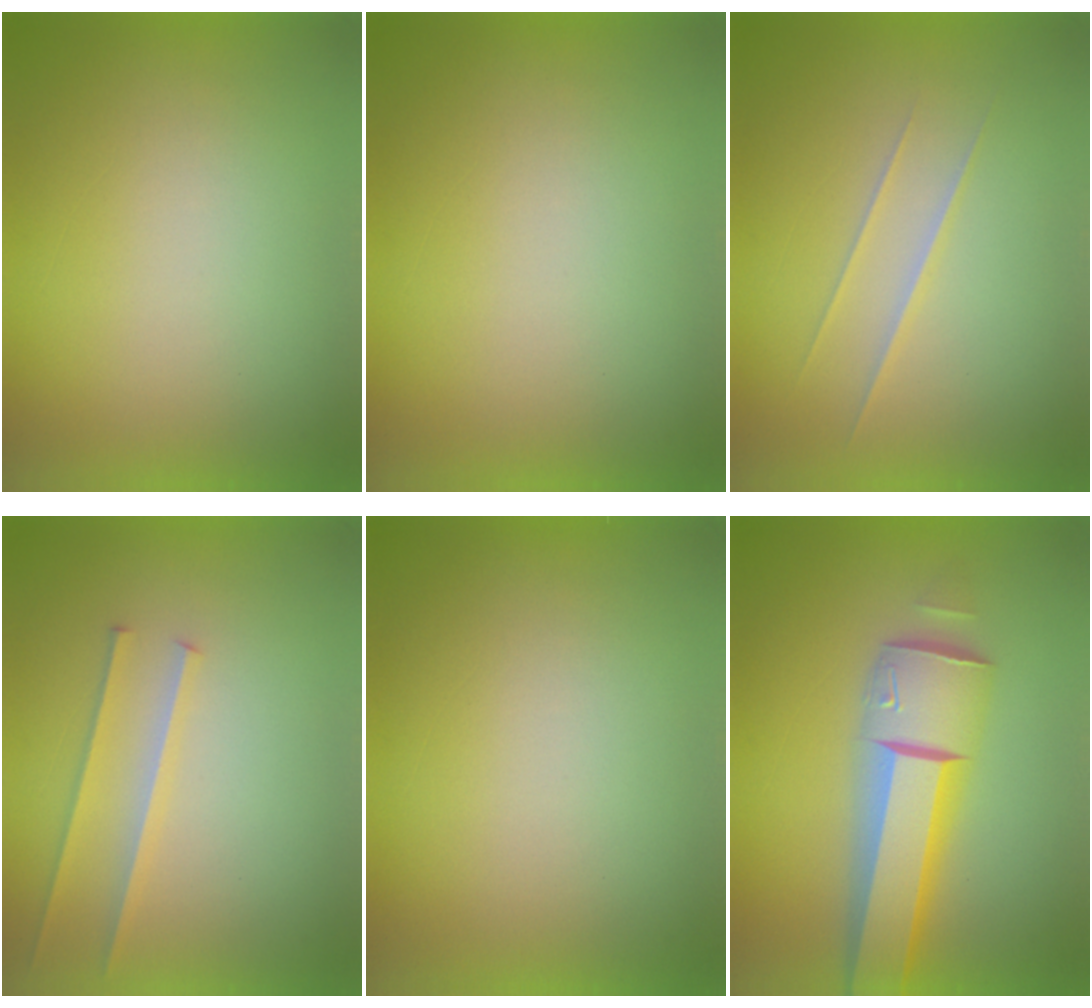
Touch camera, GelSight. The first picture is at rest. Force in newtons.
{"total": 0.0}
{"total": 1.6}
{"total": 2.2}
{"total": 1.1}
{"total": 6.7}